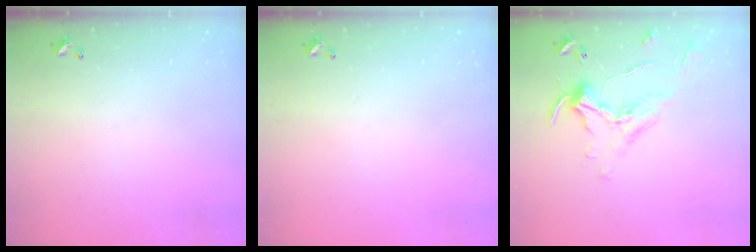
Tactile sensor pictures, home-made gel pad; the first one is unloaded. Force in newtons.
{"total": 0.0}
{"total": 0.7, "press": 0.5, "slide": 0.4}